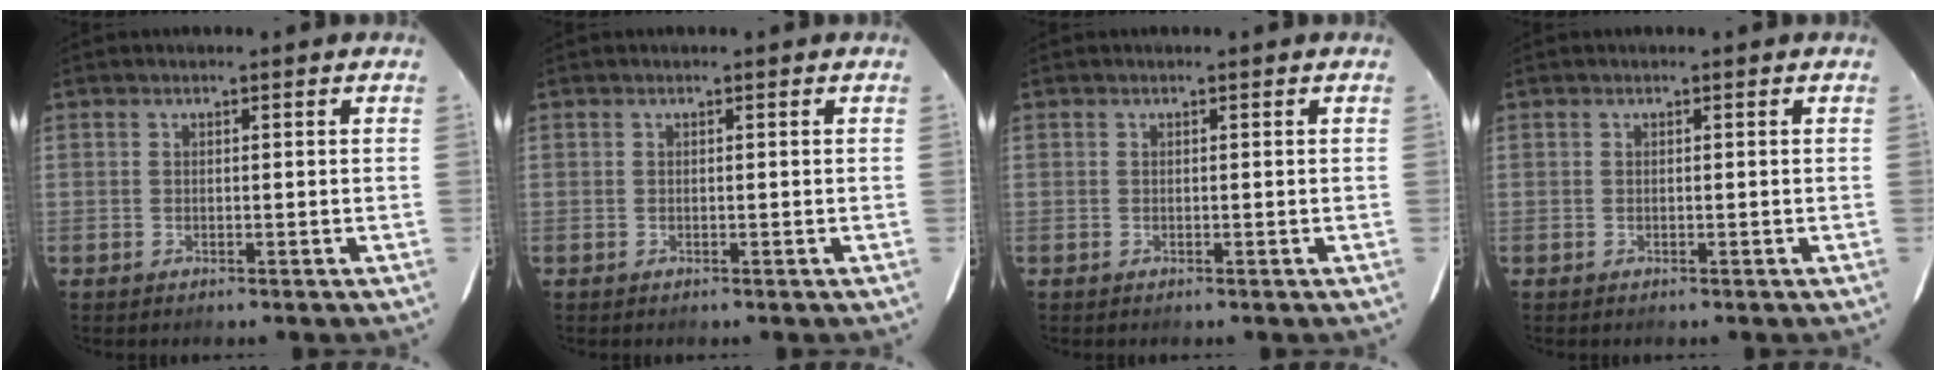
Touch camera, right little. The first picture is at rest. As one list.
[{"total": 0.0}, {"total": 0.0}, {"total": 0.0}]